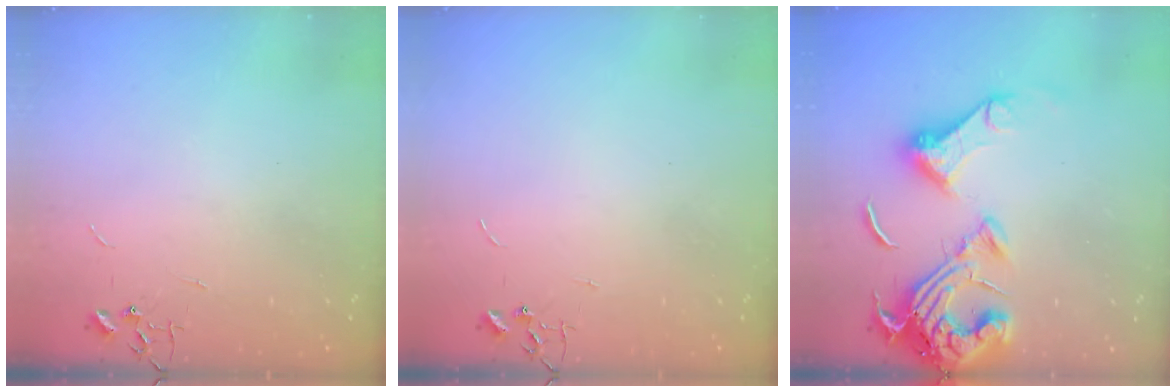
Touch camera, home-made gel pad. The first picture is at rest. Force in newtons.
{"total": 0.0}
{"total": 18.2, "press": 18.1, "slide": 2.0}